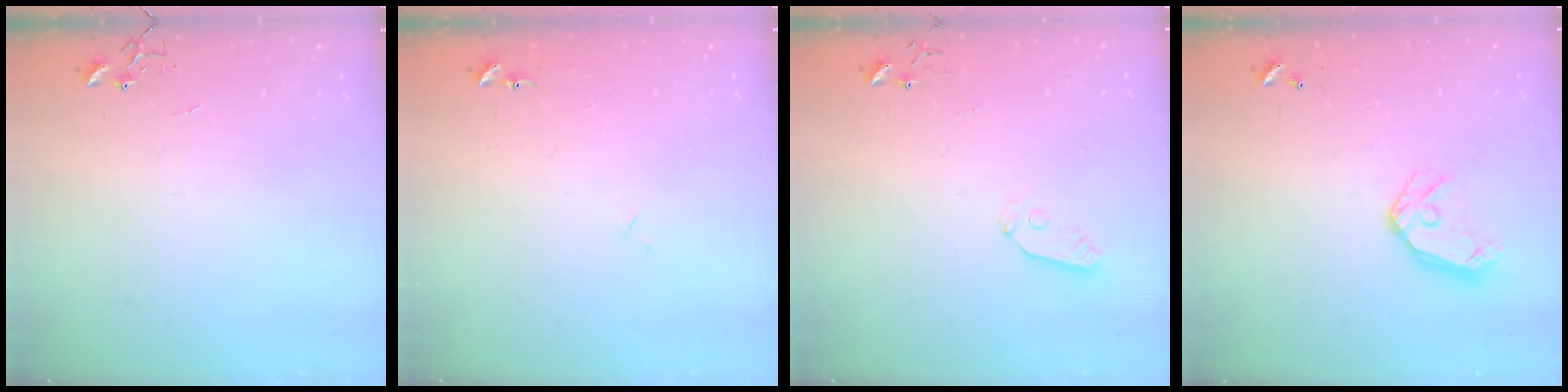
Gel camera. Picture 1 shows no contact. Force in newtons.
{"total": 7.8, "press": 7.8, "slide": 0.6}
{"total": 4.6, "press": 4.6, "slide": 0.3}
{"total": 11.2, "press": 11.0, "slide": 1.8}